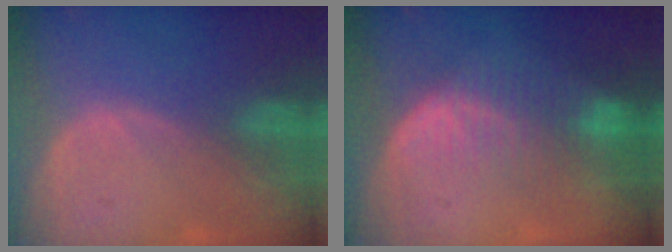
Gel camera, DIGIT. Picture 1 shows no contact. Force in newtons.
{"total": 8.3, "press": 7.1, "slide": 4.3}